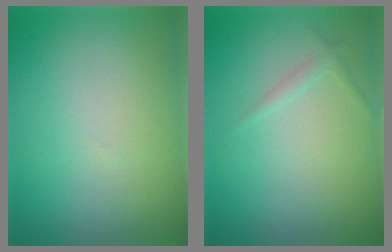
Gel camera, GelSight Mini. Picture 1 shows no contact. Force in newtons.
{"total": 0.9, "press": 0.9, "slide": 0.0}